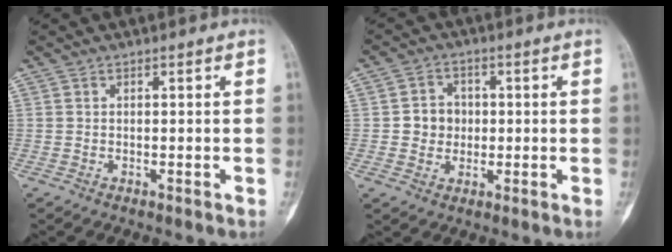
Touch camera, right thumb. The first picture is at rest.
{"total": 5.4, "force": [0.0, 5.0, 2.1], "torque": [-0.007, 0.007, -0.003]}